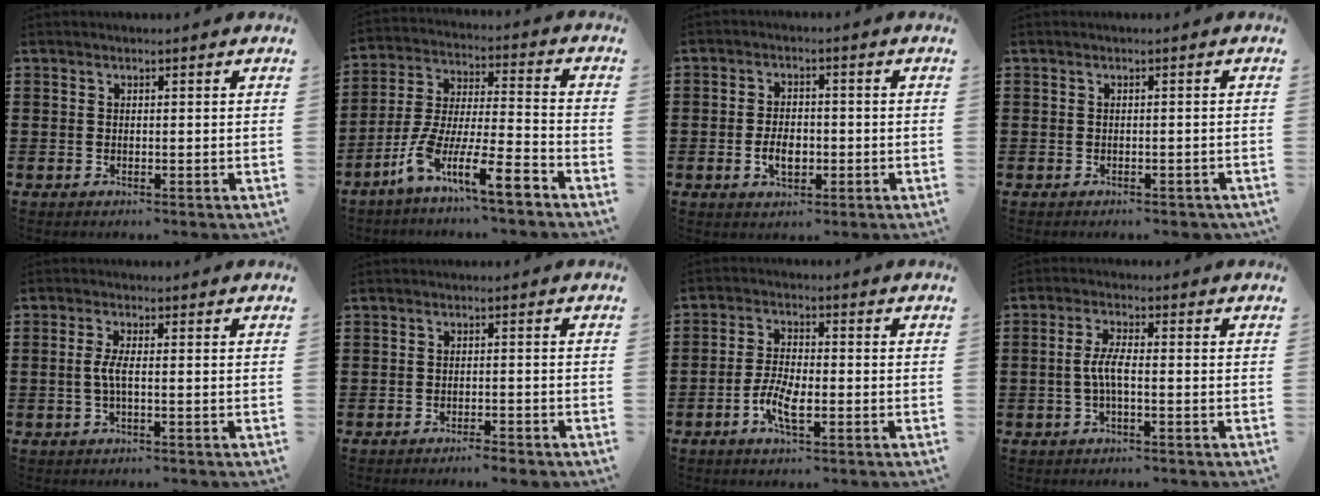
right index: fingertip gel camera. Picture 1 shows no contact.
{"total": 11.4, "force": [-8.2, 1.1, 7.9], "torque": [-0.166, -0.007, -0.166]}
{"total": 4.4, "force": [-1.1, 2.7, 3.3], "torque": [-0.053, 0.003, -0.019]}
{"total": 0.7, "force": [-0.6, 0.2, 0.3], "torque": [-0.009, -0.004, -0.010]}
{"total": 2.9, "force": [-0.4, 0.5, 2.8], "torque": [-0.075, -0.009, -0.016]}
{"total": 1.5, "force": [-1.4, 0.0, 0.5], "torque": [-0.011, 0.000, -0.028]}
{"total": 5.6, "force": [-2.2, 1.9, 4.8], "torque": [-0.104, -0.005, -0.046]}
{"total": 4.0, "force": [-0.8, 0.9, 3.8], "torque": [-0.091, -0.005, -0.023]}